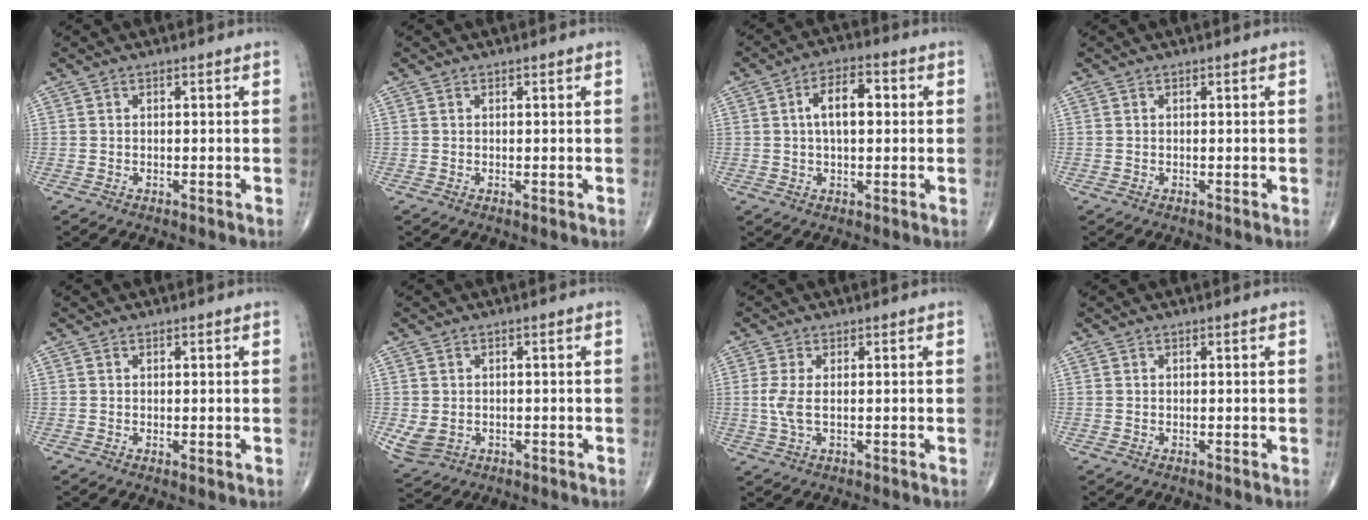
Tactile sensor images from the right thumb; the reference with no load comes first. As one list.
[{"total": 0.0}, {"total": 7.8, "force": [1.1, 4.0, 6.6], "torque": [-0.097, 0.016, 0.012]}, {"total": 0.0}, {"total": 0.6, "force": [0.1, 0.3, 0.6], "torque": [-0.012, -0.004, 0.002]}, {"total": 4.2, "force": [-0.7, 3.4, 2.3], "torque": [-0.050, -0.001, 0.002]}, {"total": 3.6, "force": [0.1, 1.4, 3.4], "torque": [-0.093, -0.003, 0.004]}, {"total": 0.0}]